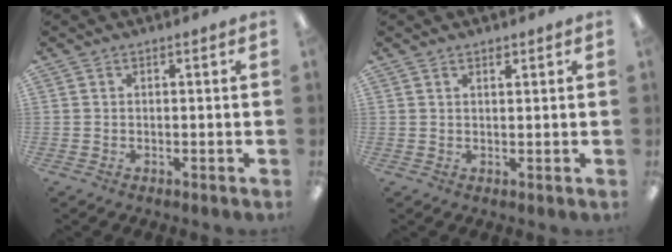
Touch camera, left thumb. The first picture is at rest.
{"total": 1.4, "force": [1.2, 0.5, 0.6], "torque": [-0.005, -0.004, 0.020]}